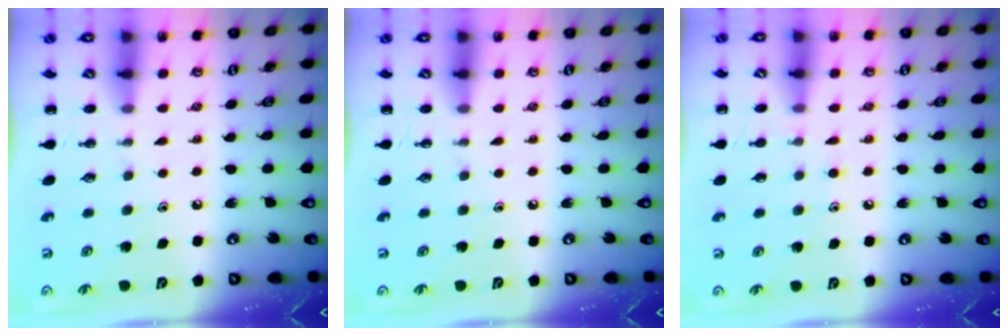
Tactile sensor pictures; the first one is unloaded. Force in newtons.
{"total": 0.0}
{"total": 5.2, "press": 4.9, "slide": 1.6}